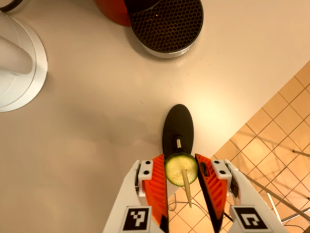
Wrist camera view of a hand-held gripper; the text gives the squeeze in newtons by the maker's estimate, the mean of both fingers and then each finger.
{"total": 9.4, "left": 8.8, "right": 10.0}